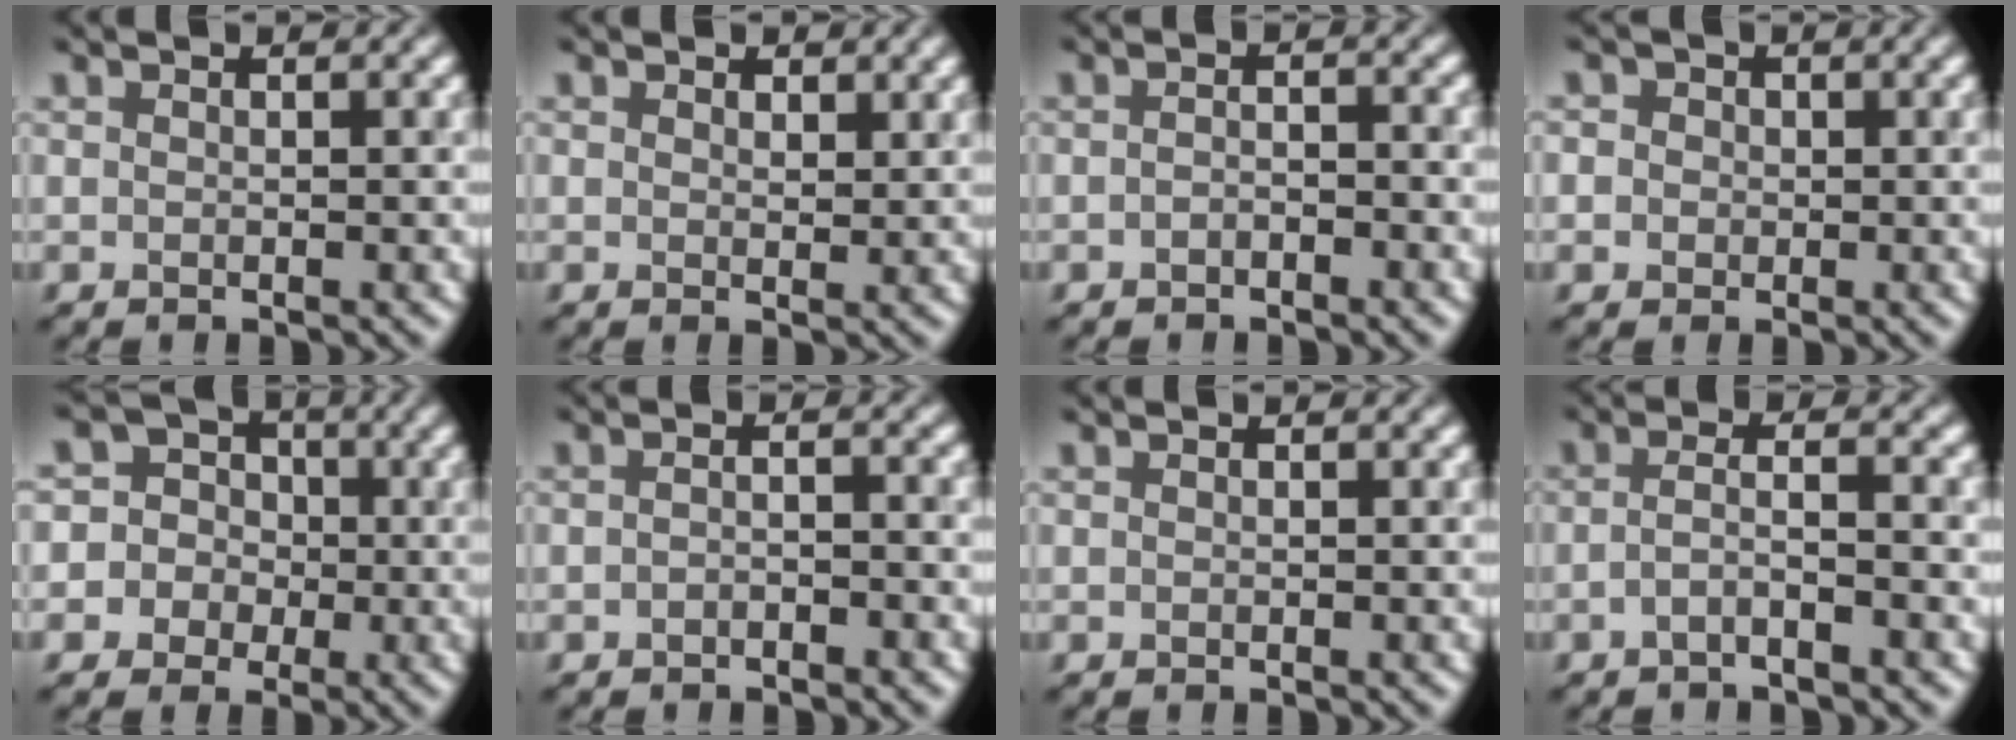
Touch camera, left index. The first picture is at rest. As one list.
[{"total": 1.1, "force": [0.7, 0.7, 0.5], "torque": [-0.006, -0.004, 0.012]}, {"total": 1.3, "force": [-0.8, 0.4, 0.9], "torque": [-0.019, 0.003, -0.018]}, {"total": 2.8, "force": [0.9, 2.4, 1.1], "torque": [0.002, 0.017, -0.009]}, {"total": 7.4, "force": [-0.3, 7.2, 1.4], "torque": [-0.039, 0.030, -0.038]}, {"total": 1.2, "force": [-0.8, 0.4, 0.9], "torque": [-0.019, 0.001, -0.018]}, {"total": 0.0}, {"total": 2.4, "force": [-1.1, 0.5, 2.1], "torque": [-0.033, 0.007, -0.030]}]